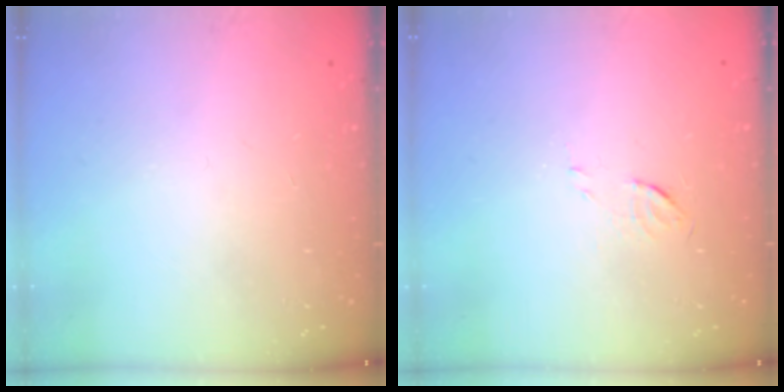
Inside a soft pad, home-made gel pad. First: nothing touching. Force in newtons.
{"total": 3.3, "press": 3.3, "slide": 0.3}